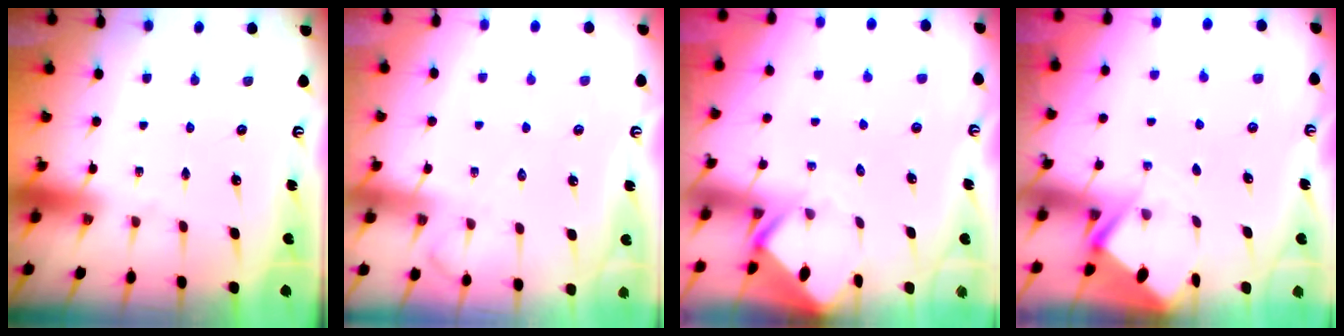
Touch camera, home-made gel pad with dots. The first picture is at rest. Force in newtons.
{"total": 5.5, "press": 5.4, "slide": 0.8}
{"total": 3.1, "press": 3.1, "slide": 0.3}
{"total": 2.9, "press": 2.9, "slide": 0.4}